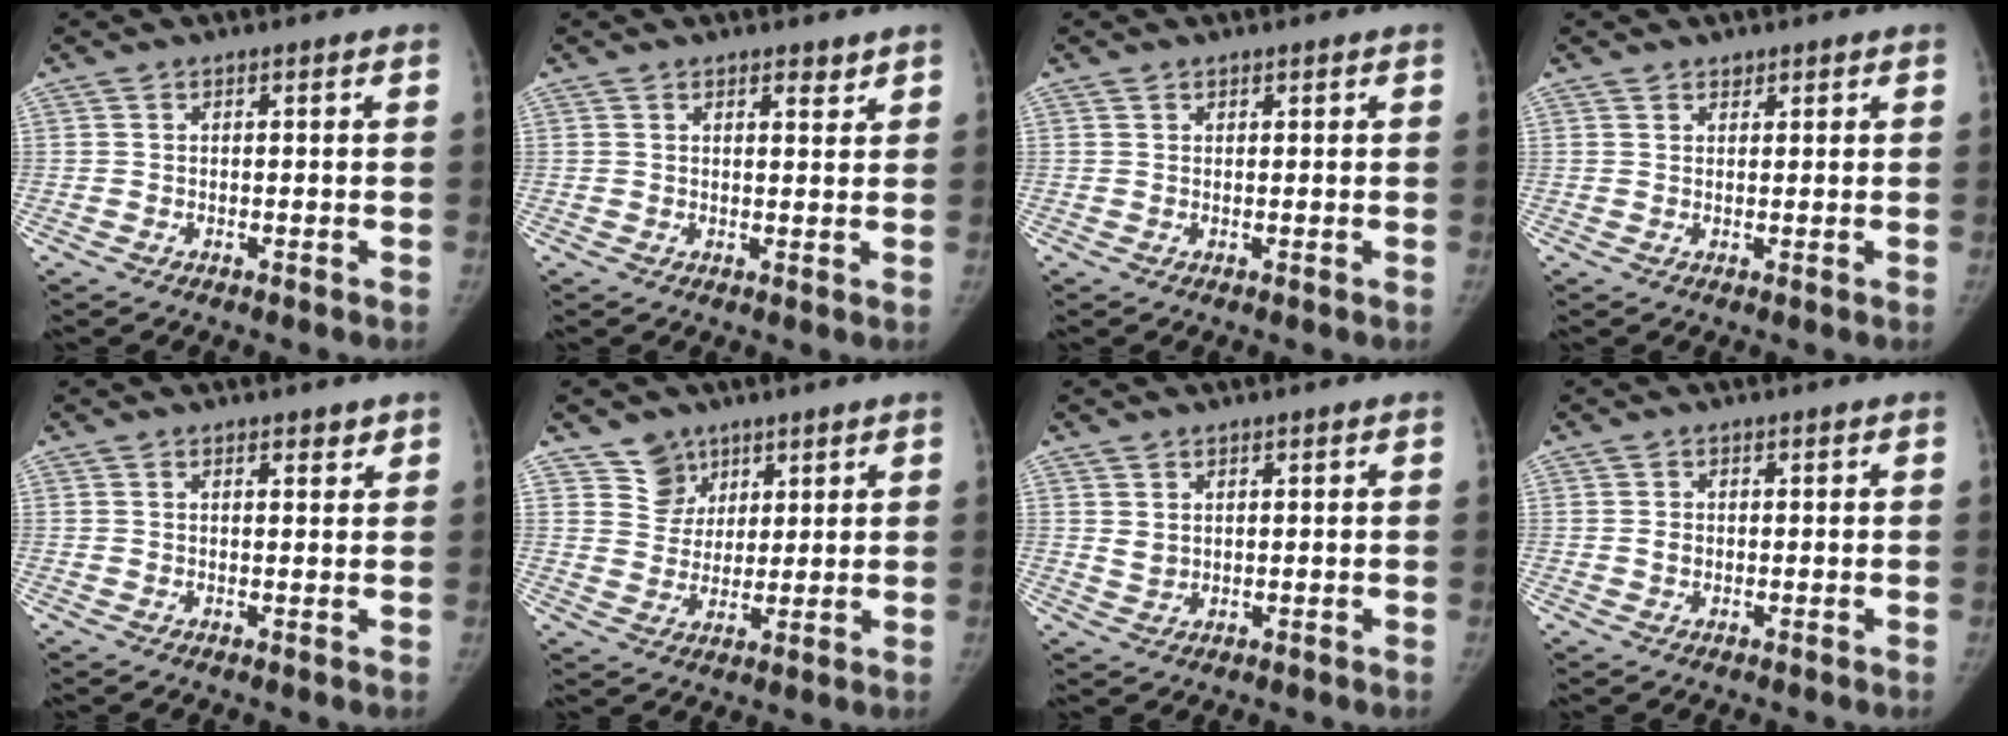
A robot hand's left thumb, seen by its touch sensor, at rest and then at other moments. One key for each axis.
{"total": 2.1, "fx": 1.7, "fy": 0.8, "fz": 1.0, "tx": -0.005, "ty": -0.011, "tz": 0.024}
{"total": 0.7, "fx": 0.5, "fy": 0.4, "fz": 0.1, "tx": 0.005, "ty": -0.002, "tz": 0.006}
{"total": 1.3, "fx": 1.0, "fy": 0.8, "fz": 0.2, "tx": 0.010, "ty": -0.006, "tz": 0.012}
{"total": 1.9, "fx": 1.4, "fy": 0.8, "fz": 0.9, "tx": -0.002, "ty": -0.008, "tz": 0.018}
{"total": 6.4, "fx": 4.1, "fy": 4.9, "fz": 0.2, "tx": 0.031, "ty": -0.035, "tz": 0.079}
{"total": 2.4, "fx": 1.2, "fy": 1.9, "fz": 0.9, "tx": -0.008, "ty": -0.012, "tz": 0.028}
{"total": 1.6, "fx": 0.1, "fy": 1.4, "fz": 0.7, "tx": -0.008, "ty": 0.002, "tz": 0.003}